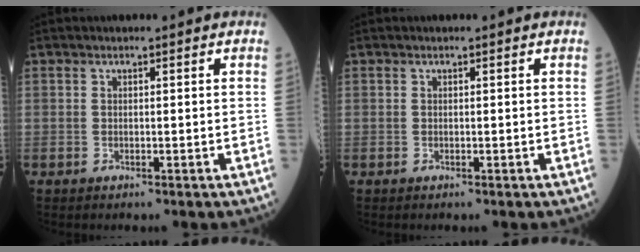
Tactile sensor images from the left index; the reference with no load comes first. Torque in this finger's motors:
{"motor_torque": [0.00, 0.00, 0.01, 0.00]}